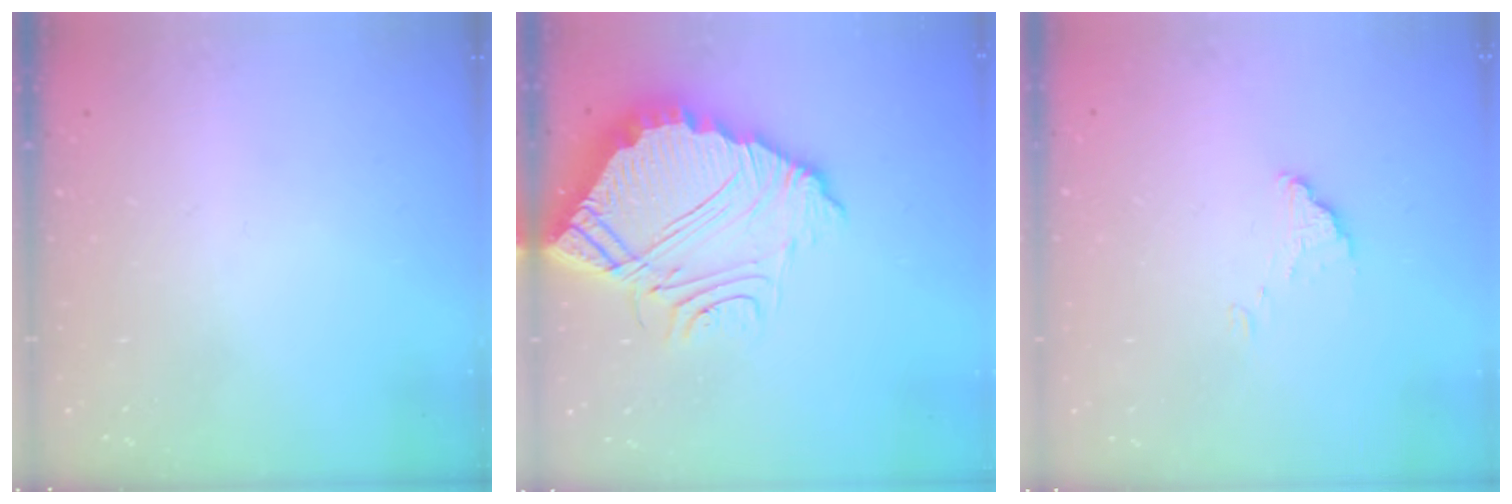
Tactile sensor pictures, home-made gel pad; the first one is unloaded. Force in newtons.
{"total": 14.7, "press": 14.6, "slide": 1.3}
{"total": 1.5, "press": 1.5, "slide": 0.1}